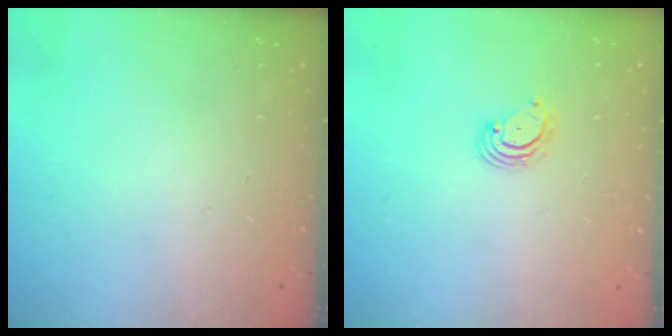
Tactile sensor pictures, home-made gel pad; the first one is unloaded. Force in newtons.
{"total": 3.2, "press": 3.1, "slide": 0.4}